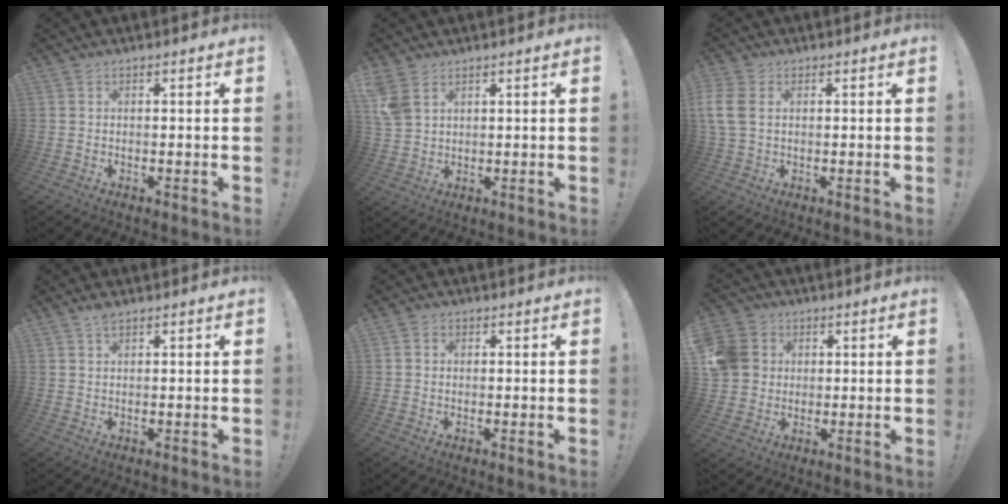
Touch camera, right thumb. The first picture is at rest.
{"total": 6.0, "force": [3.3, 3.9, 3.2], "torque": [-0.063, -0.010, 0.066]}
{"total": 6.6, "force": [1.3, 4.6, 4.5], "torque": [-0.102, -0.004, 0.026]}
{"total": 2.0, "force": [1.4, 0.6, 1.2], "torque": [-0.020, -0.003, 0.024]}
{"total": 1.4, "force": [-0.1, 1.3, 0.6], "torque": [-0.014, 0.007, 0.000]}
{"total": 10.7, "force": [1.6, 9.7, 4.3], "torque": [-0.080, 0.010, 0.038]}